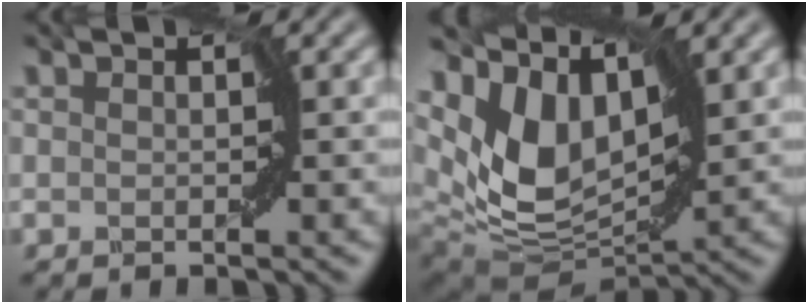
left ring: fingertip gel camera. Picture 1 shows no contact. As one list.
[{"total": 7.7, "force": [3.7, 4.6, 5.0], "torque": [-0.108, -0.012, 0.068]}]